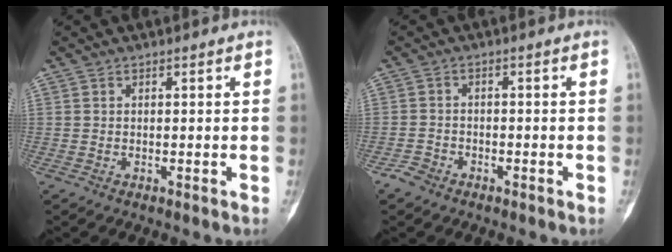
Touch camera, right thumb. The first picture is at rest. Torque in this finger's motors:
{"motor_torque": [-0.14, -0.06, 0.29, -0.20, 0.06]}